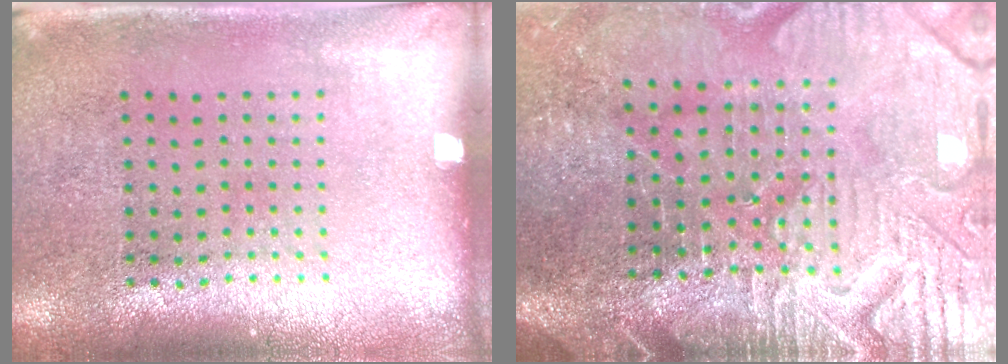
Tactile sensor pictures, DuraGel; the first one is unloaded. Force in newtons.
{"total": 4.3, "press": 4.0, "slide": 1.6}